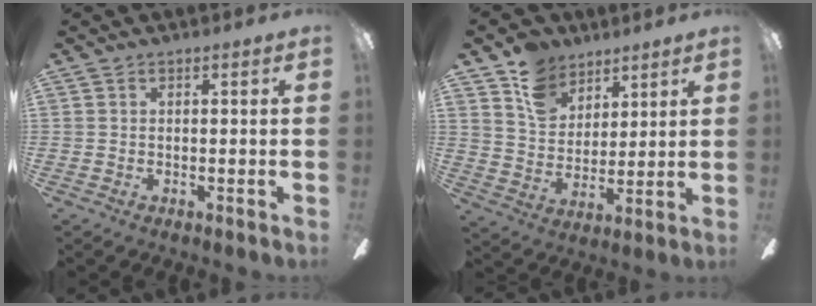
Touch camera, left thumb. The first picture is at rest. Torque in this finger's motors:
{"motor_torque": [1.17, 0.89, 0.88, -0.81, 0.01]}